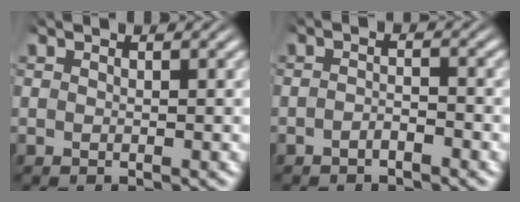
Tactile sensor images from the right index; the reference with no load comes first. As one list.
[{"total": 1.7, "force": [-1.5, 0.4, 0.8], "torque": [-0.007, -0.003, -0.030]}]